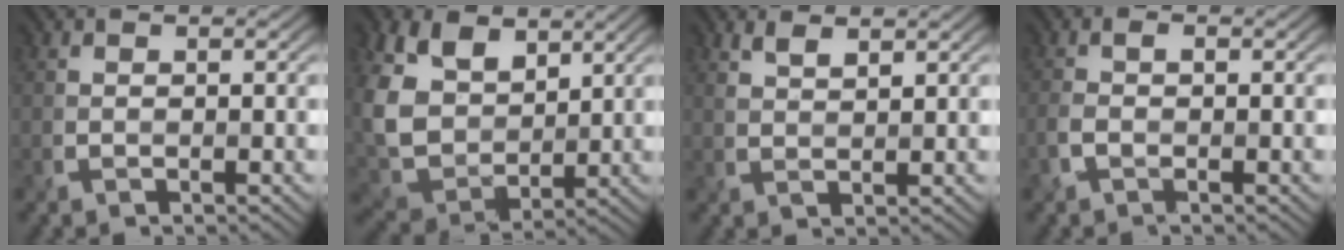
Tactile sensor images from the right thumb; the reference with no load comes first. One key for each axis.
{"total": 11.3, "fx": 4.1, "fy": 7.7, "fz": 7.1, "tx": -0.195, "ty": 0.000, "tz": 0.082}
{"total": 2.1, "fx": 1.6, "fy": 0.3, "fz": 1.4, "tx": -0.035, "ty": 0.001, "tz": 0.037}
{"total": 1.9, "fx": -1.0, "fy": 0.8, "fz": 1.4, "tx": -0.028, "ty": 0.002, "tz": -0.024}